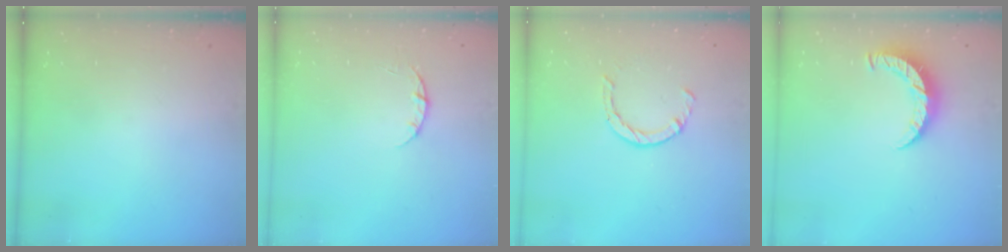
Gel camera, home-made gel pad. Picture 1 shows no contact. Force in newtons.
{"total": 3.2, "press": 3.2, "slide": 0.3}
{"total": 4.1, "press": 4.0, "slide": 0.4}
{"total": 7.5, "press": 7.4, "slide": 0.4}